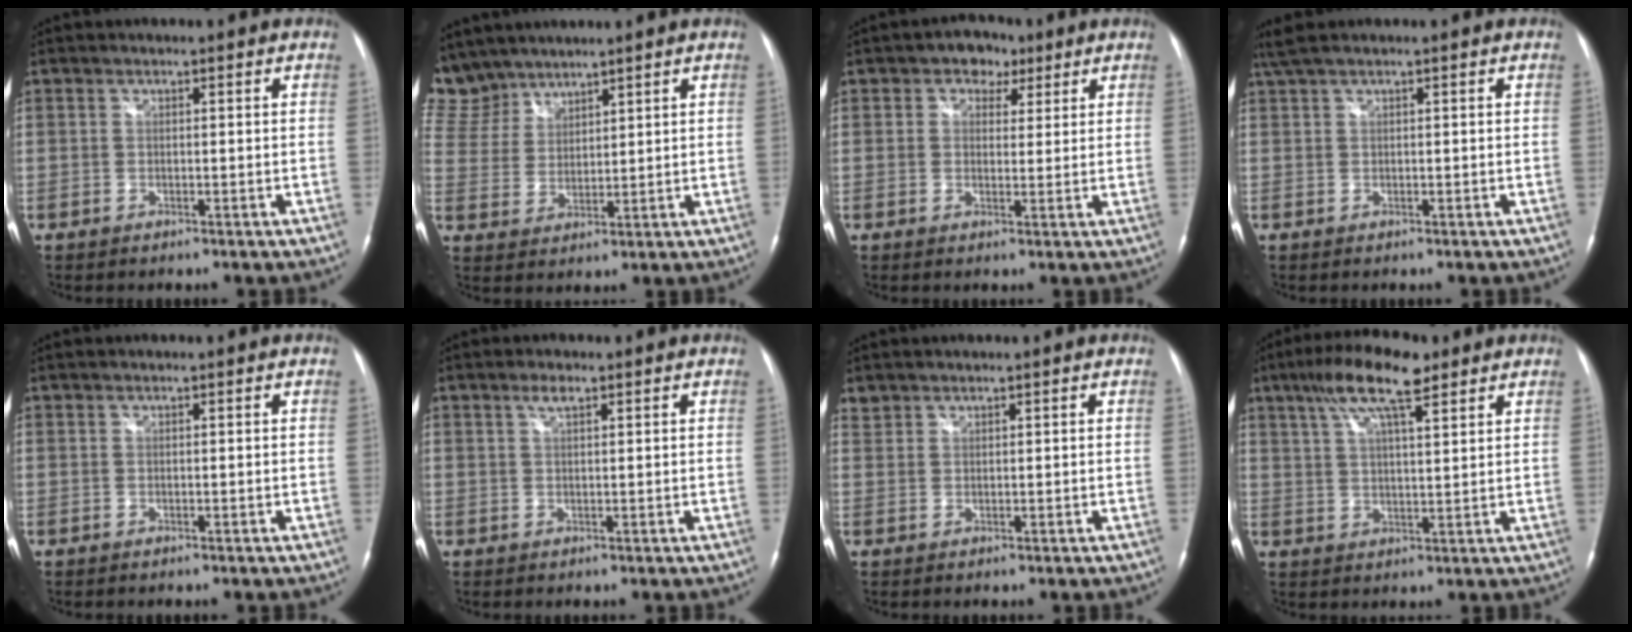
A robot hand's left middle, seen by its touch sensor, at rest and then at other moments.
{"total": 9.6, "force": [8.5, 4.4, 0.7], "torque": [-0.034, 0.015, 0.188]}
{"total": 4.3, "force": [2.2, 3.1, 1.9], "torque": [-0.025, 0.012, 0.031]}
{"total": 3.0, "force": [2.1, 0.2, 2.1], "torque": [-0.056, 0.032, 0.045]}
{"total": 0.0}
{"total": 1.8, "force": [1.1, 0.6, 1.3], "torque": [-0.029, 0.005, 0.021]}
{"total": 1.3, "force": [1.1, 0.6, -0.1], "torque": [0.003, 0.008, 0.022]}
{"total": 10.7, "force": [6.7, 2.4, 8.1], "torque": [-0.152, 0.019, 0.114]}